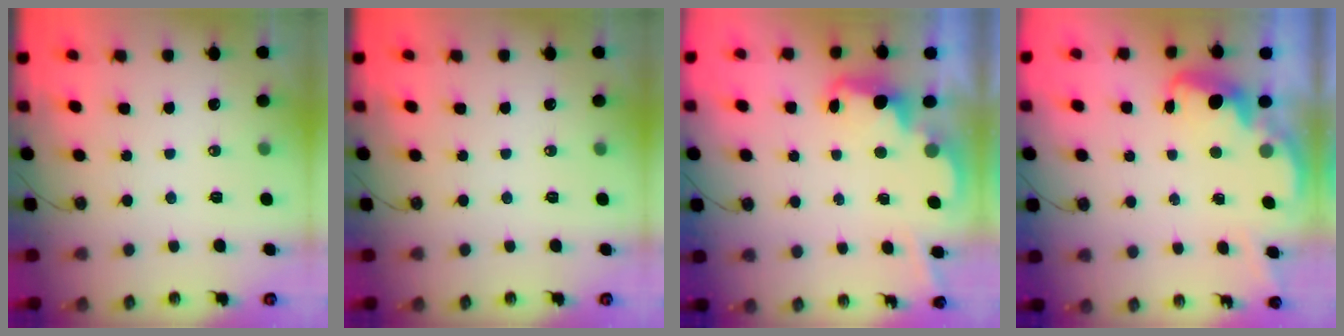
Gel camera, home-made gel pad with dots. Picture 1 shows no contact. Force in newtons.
{"total": 0.0}
{"total": 2.5, "press": 2.4, "slide": 0.5}
{"total": 2.9, "press": 2.8, "slide": 0.8}